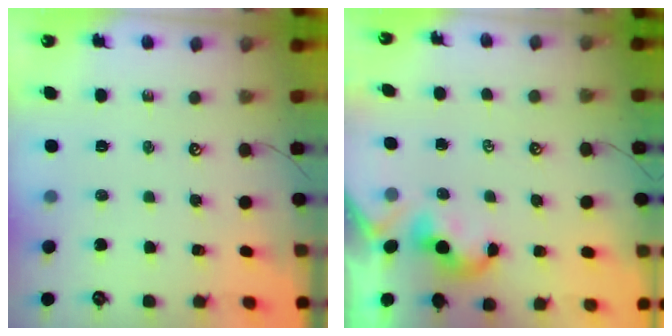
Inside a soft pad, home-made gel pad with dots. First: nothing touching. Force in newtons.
{"total": 0.0}